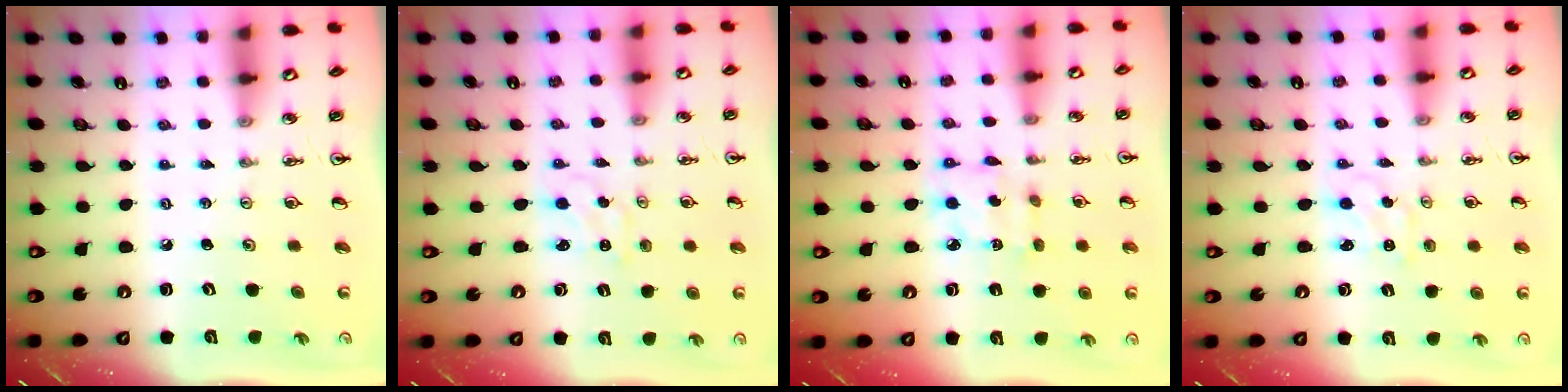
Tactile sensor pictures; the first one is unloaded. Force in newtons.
{"total": 0.8, "press": 0.8, "slide": 0.3}
{"total": 5.1, "press": 5.1, "slide": 0.2}
{"total": 0.8, "press": 0.8, "slide": 0.3}